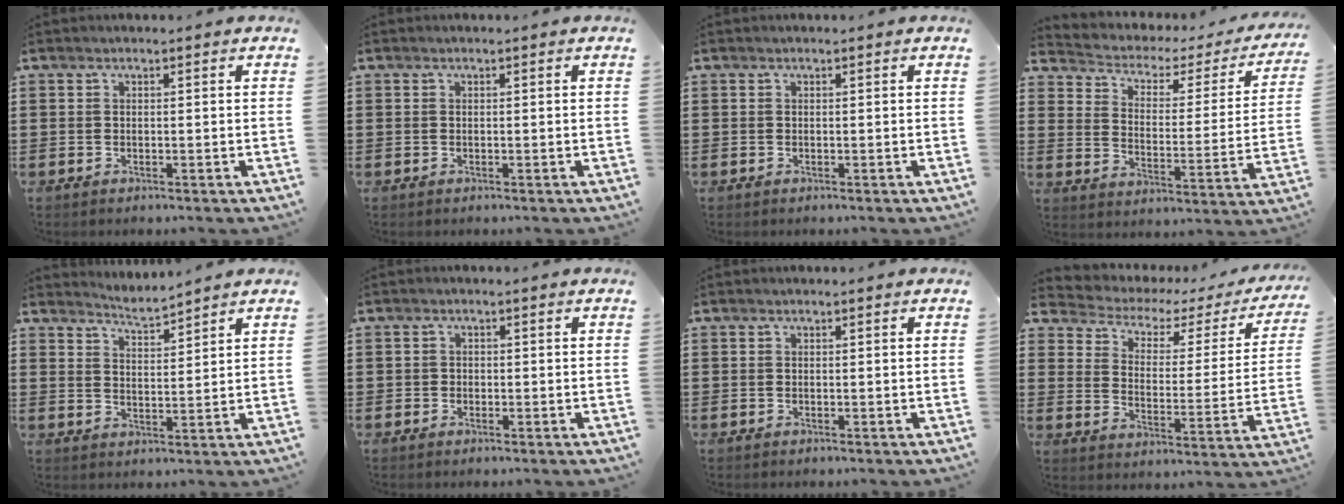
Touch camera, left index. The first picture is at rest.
{"total": 0.0}
{"total": 0.0}
{"total": 2.5, "force": [1.4, 1.7, 1.1], "torque": [-0.037, -0.014, 0.013]}
{"total": 3.2, "force": [3.2, -0.4, 0.2], "torque": [-0.015, -0.016, 0.057]}
{"total": 0.8, "force": [-0.1, 0.8, 0.2], "torque": [-0.007, 0.004, -0.004]}
{"total": 0.0}
{"total": 2.8, "force": [1.6, 1.7, 1.5], "torque": [-0.046, -0.013, 0.015]}